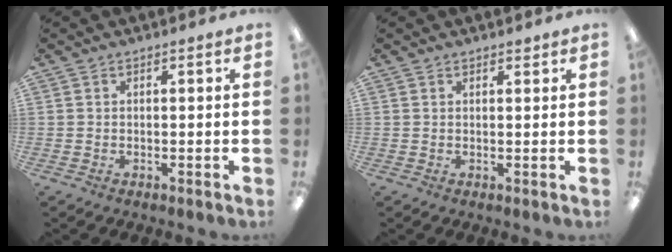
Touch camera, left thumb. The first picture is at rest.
{"total": 1.2, "force": [1.0, 0.4, 0.4], "torque": [0.000, -0.003, 0.017]}